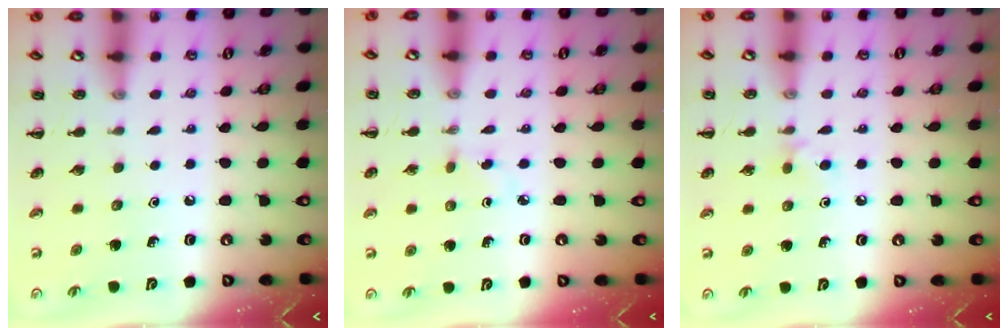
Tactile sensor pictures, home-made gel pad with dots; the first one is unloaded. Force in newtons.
{"total": 3.0, "press": 2.8, "slide": 1.1}
{"total": 5.0, "press": 4.6, "slide": 2.0}